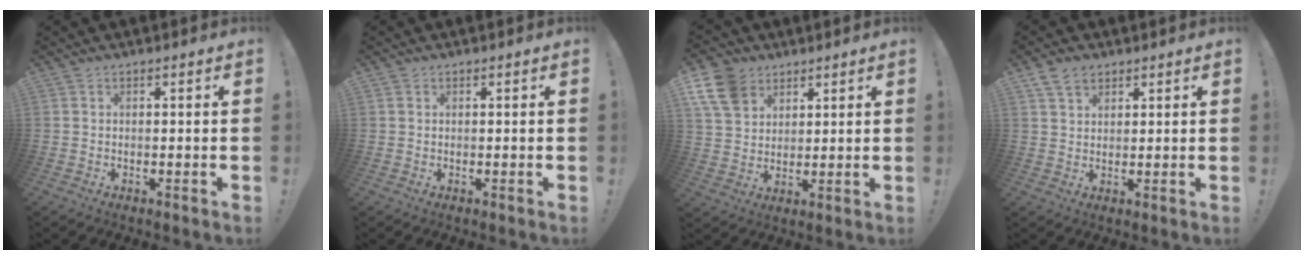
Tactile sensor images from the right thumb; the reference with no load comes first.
{"total": 0.7, "force": [0.3, 0.6, 0.2], "torque": [-0.003, 0.002, 0.007]}
{"total": 11.3, "force": [6.4, 8.0, 4.8], "torque": [-0.090, -0.029, 0.129]}
{"total": 5.2, "force": [3.2, 3.5, 2.2], "torque": [-0.040, -0.007, 0.062]}